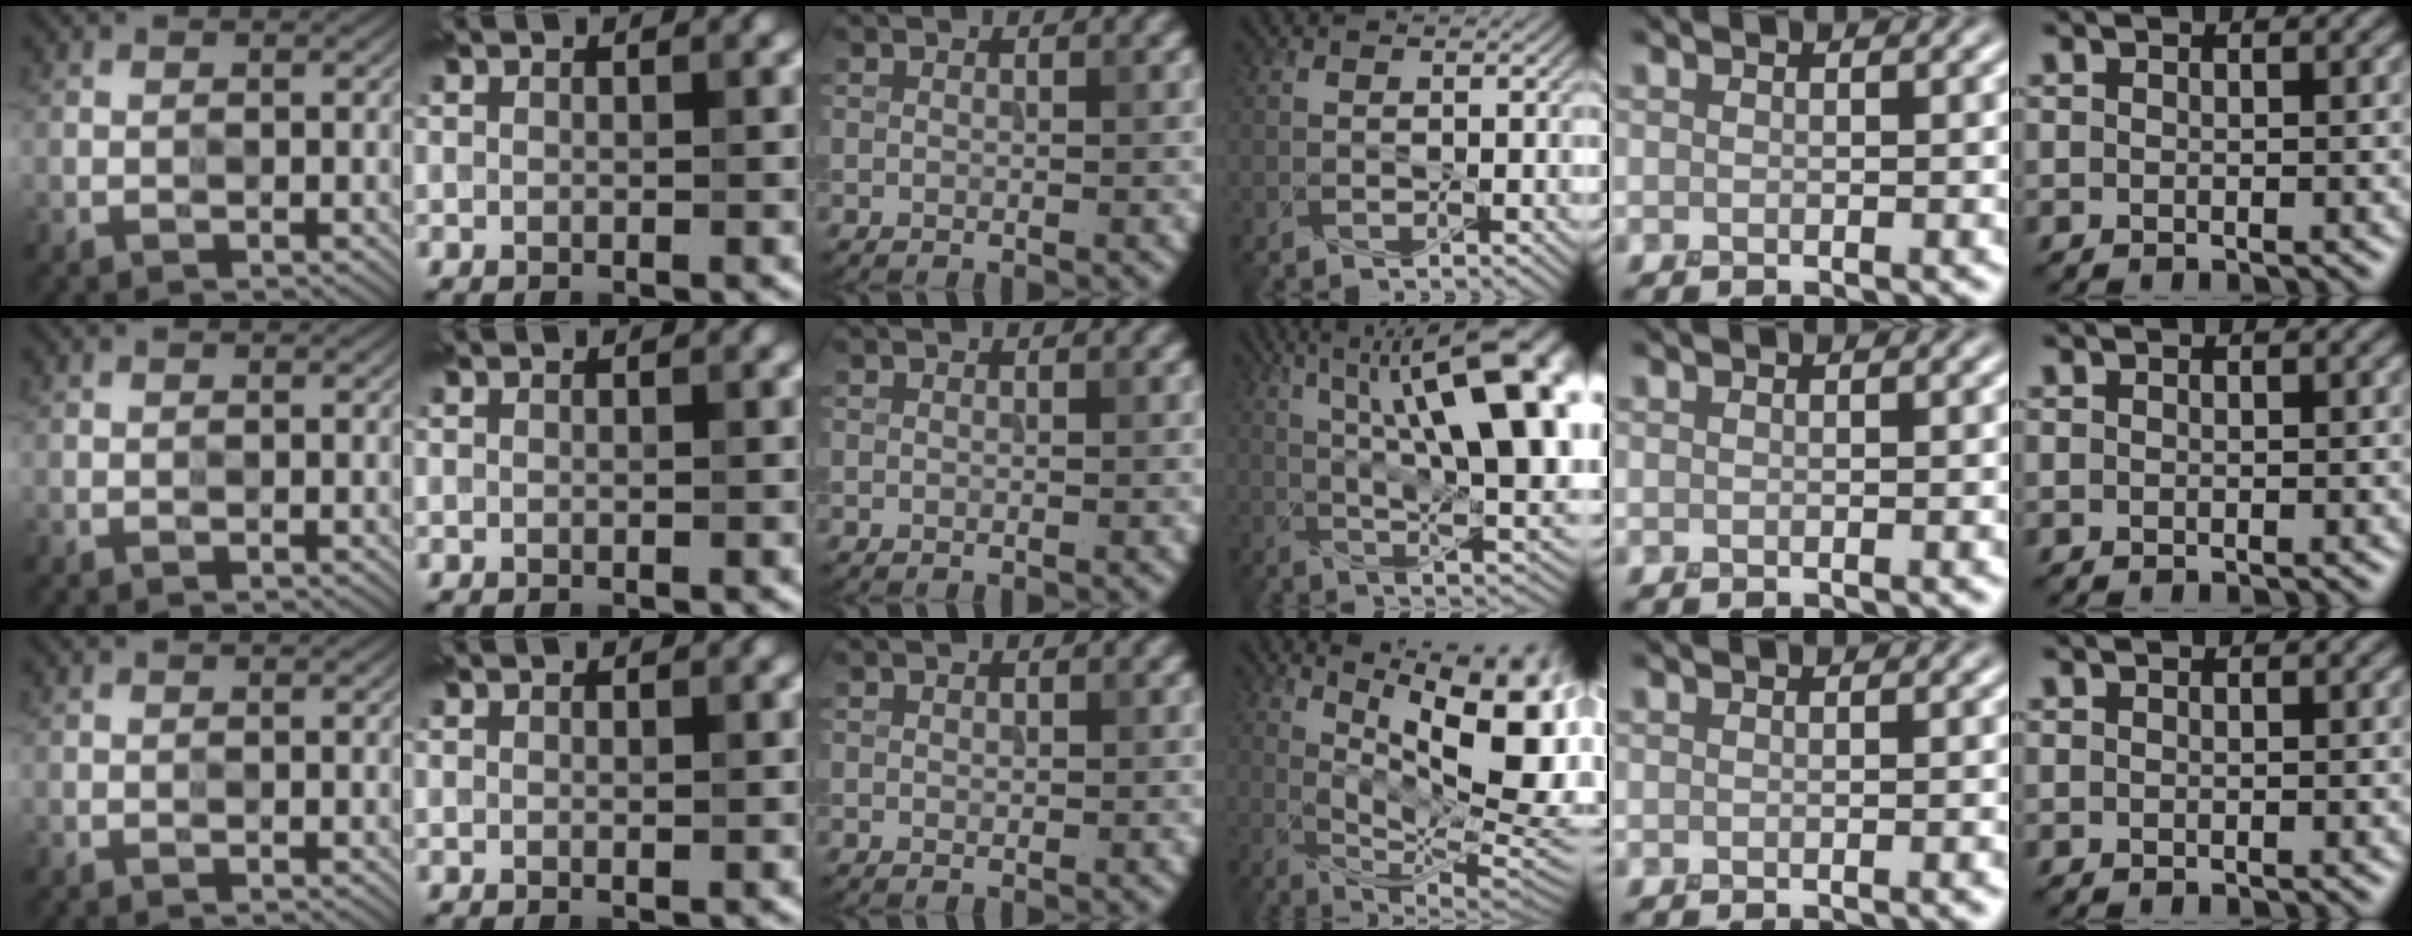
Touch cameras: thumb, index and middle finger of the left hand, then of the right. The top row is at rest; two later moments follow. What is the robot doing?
{"motion": "press", "object": "syringe"}